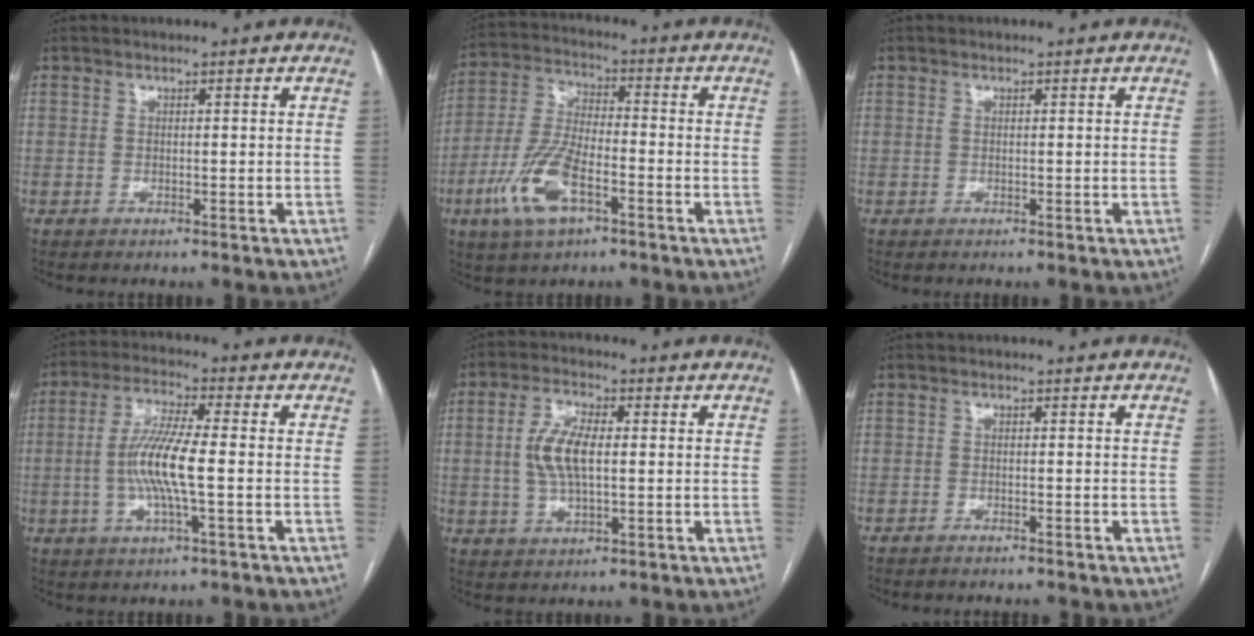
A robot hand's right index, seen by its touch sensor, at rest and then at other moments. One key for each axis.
{"total": 11.5, "fx": -5.1, "fy": 4.1, "fz": 9.5, "tx": -0.216, "ty": -0.003, "tz": -0.096}
{"total": 0.0}
{"total": 9.2, "fx": -1.1, "fy": 0.7, "fz": 9.1, "tx": -0.184, "ty": 0.000, "tz": -0.029}
{"total": 7.4, "fx": 0.5, "fy": 2.7, "fz": 6.9, "tx": -0.149, "ty": 0.007, "tz": 0.010}
{"total": 2.6, "fx": -2.5, "fy": 0.2, "fz": 0.7, "tx": -0.011, "ty": -0.002, "tz": -0.032}